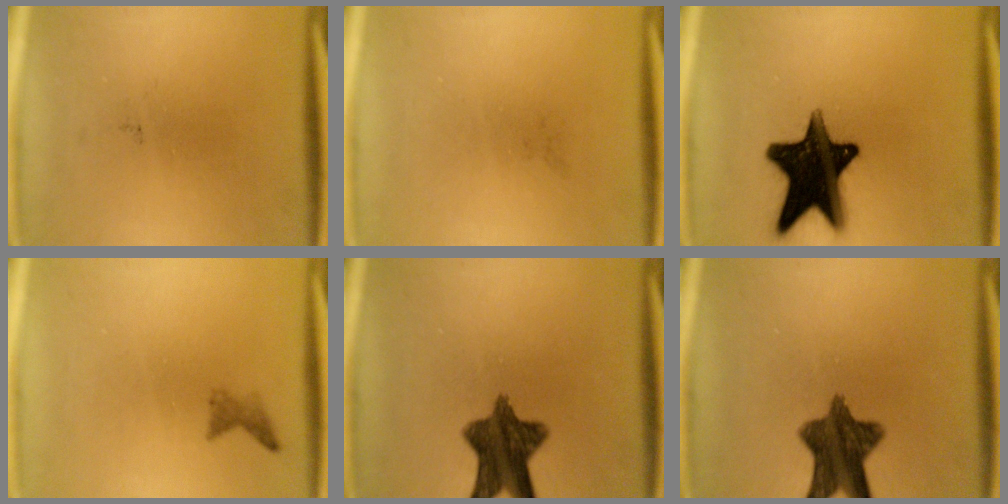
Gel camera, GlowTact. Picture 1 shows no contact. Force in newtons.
{"total": 0.0}
{"total": 18.4}
{"total": 1.1}
{"total": 10.3}
{"total": 10.3}